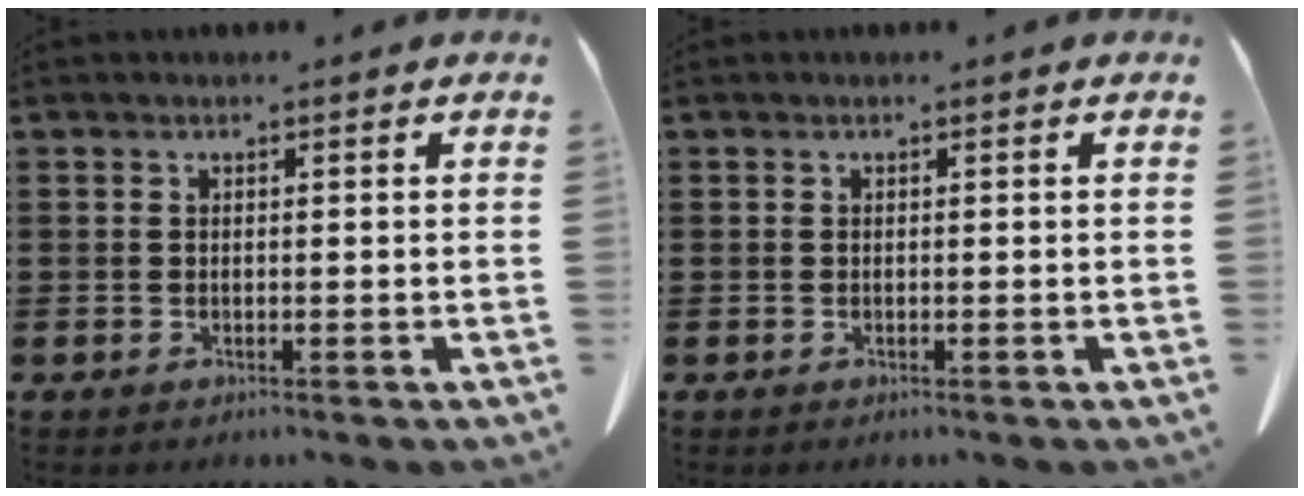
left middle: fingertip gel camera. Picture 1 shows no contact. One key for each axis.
{"total": 0.0}